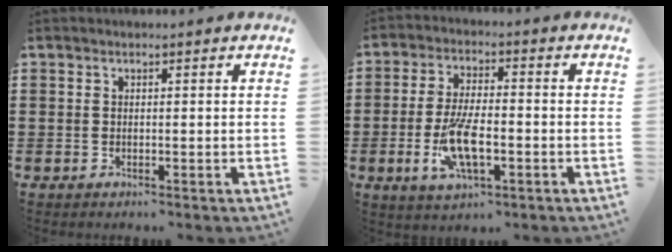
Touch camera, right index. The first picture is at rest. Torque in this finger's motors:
{"motor_torque": [2.14, 0.00, 0.72, 0.21]}